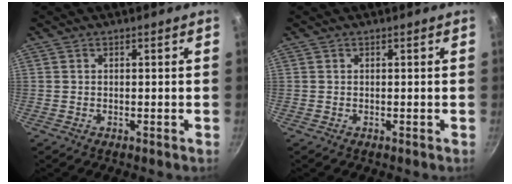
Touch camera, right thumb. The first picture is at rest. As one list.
[{"total": 0.0}]